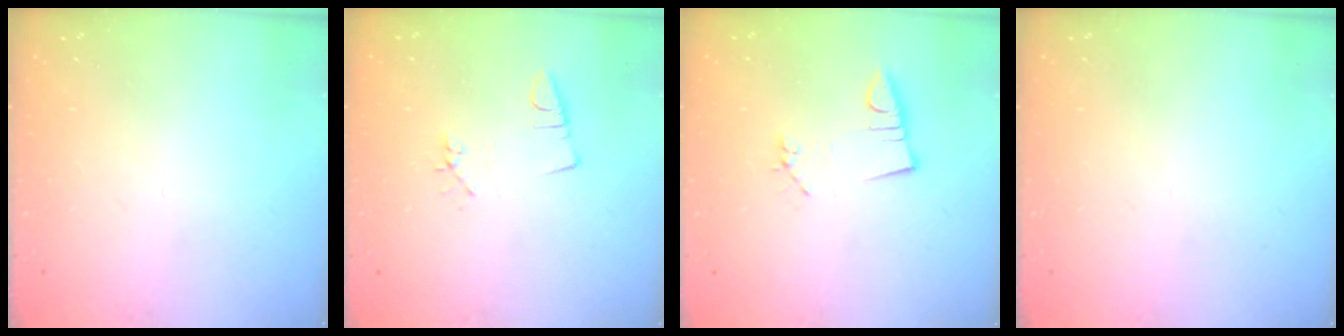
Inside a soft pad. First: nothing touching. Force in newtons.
{"total": 2.2, "press": 1.7, "slide": 1.3}
{"total": 3.0, "press": 1.6, "slide": 2.5}
{"total": 0.0}